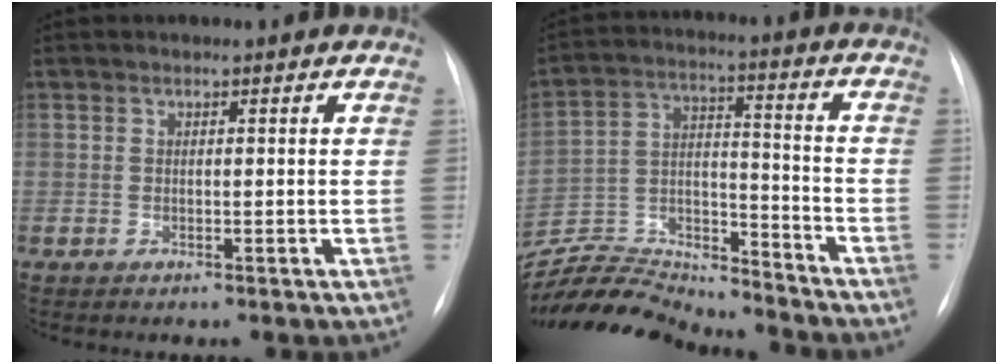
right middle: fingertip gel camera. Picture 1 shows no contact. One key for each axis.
{"total": 16.1, "fx": -15.9, "fy": 1.1, "fz": 2.5, "tx": -0.051, "ty": 0.030, "tz": -0.269}